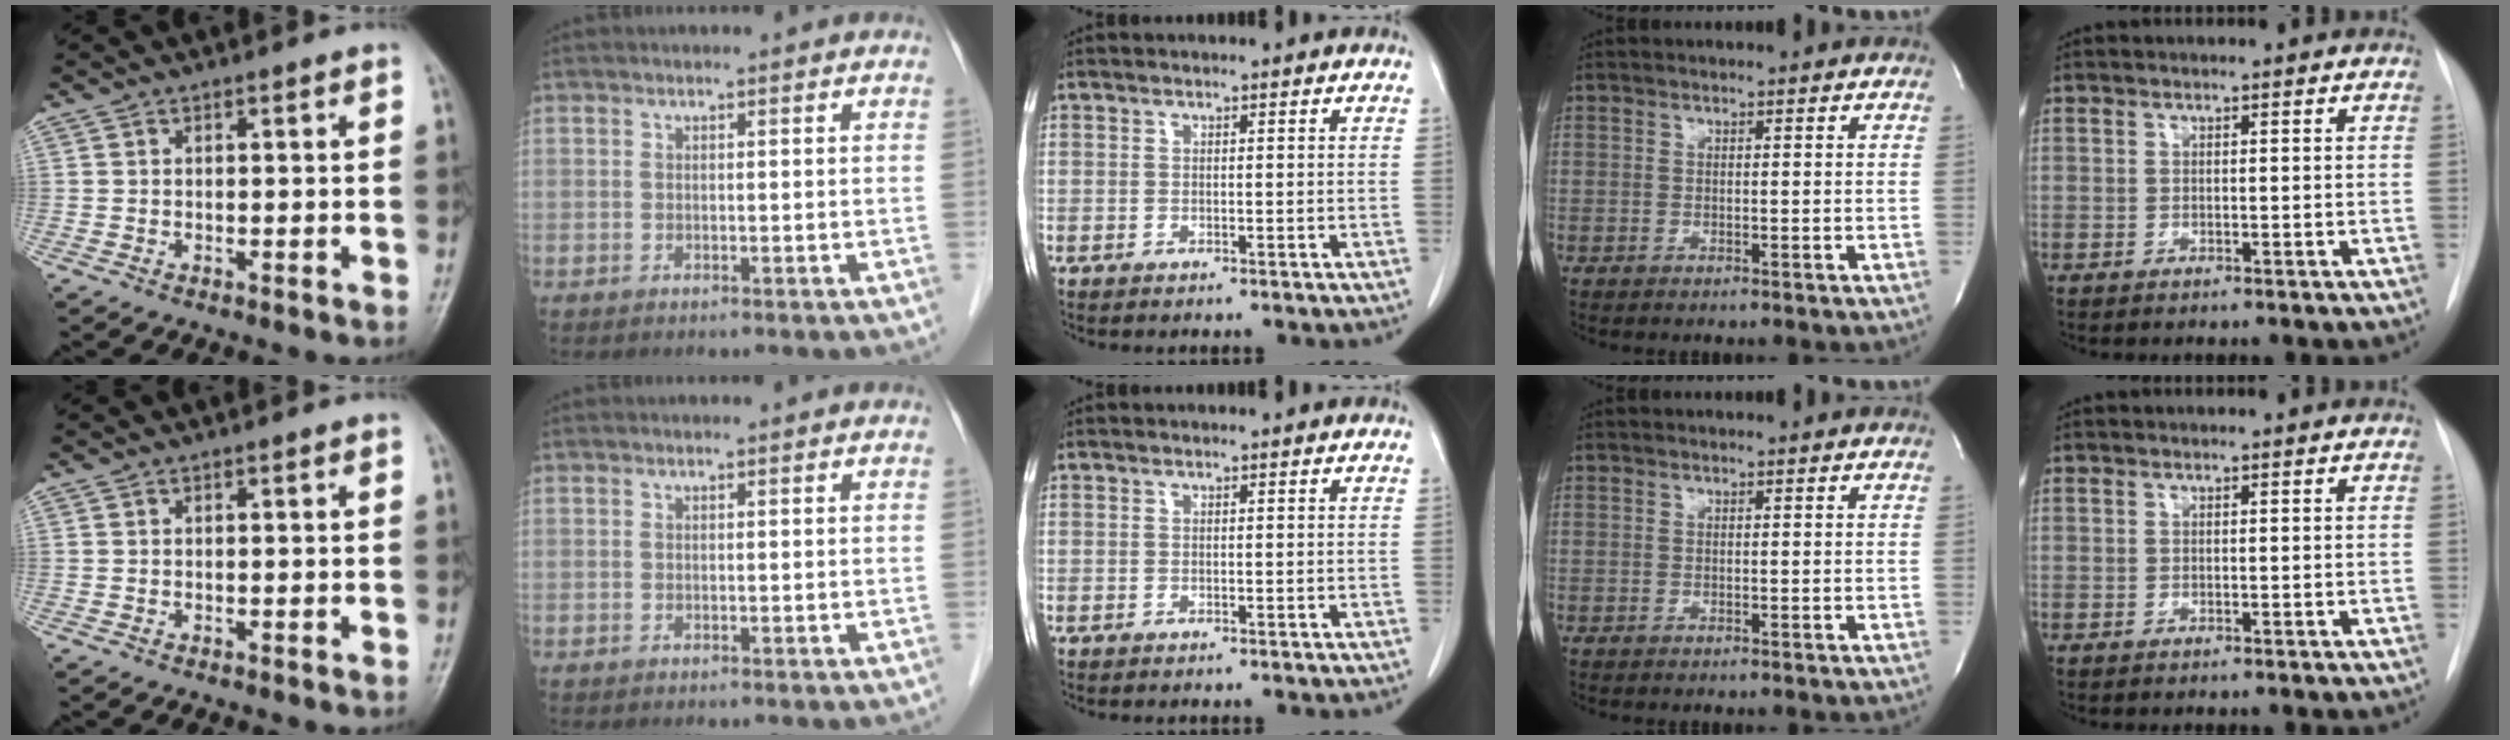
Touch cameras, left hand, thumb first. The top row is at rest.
{}